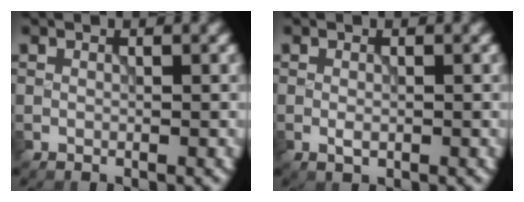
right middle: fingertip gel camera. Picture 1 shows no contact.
{"total": 0.9, "force": [-0.3, 0.4, 0.7], "torque": [-0.017, -0.001, -0.005]}